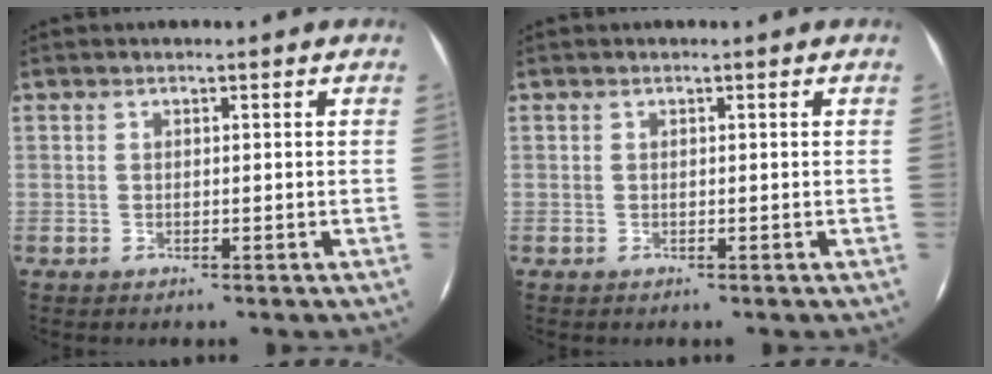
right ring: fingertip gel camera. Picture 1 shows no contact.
{"total": 0.0}